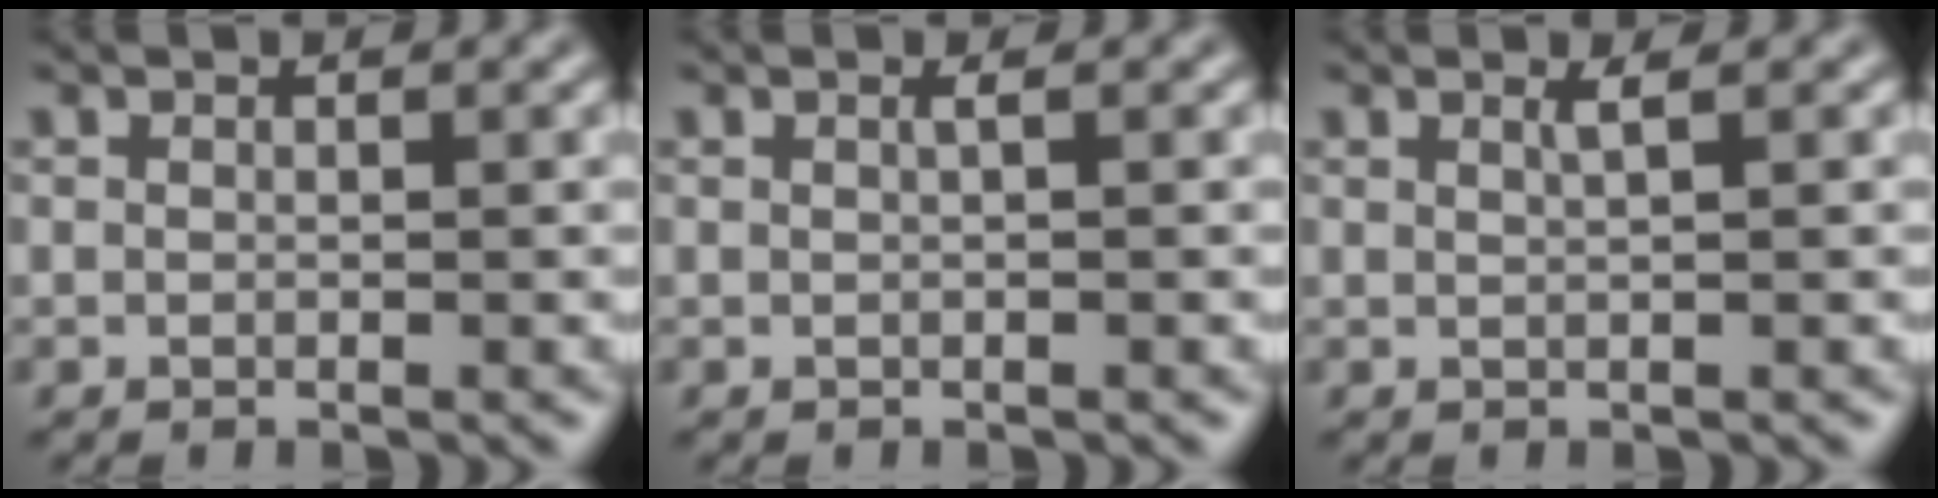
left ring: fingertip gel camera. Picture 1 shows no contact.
{"total": 0.6, "force": [0.2, 0.1, 0.6], "torque": [-0.009, 0.005, 0.001]}
{"total": 1.1, "force": [0.5, 0.3, 0.9], "torque": [-0.008, 0.002, 0.006]}